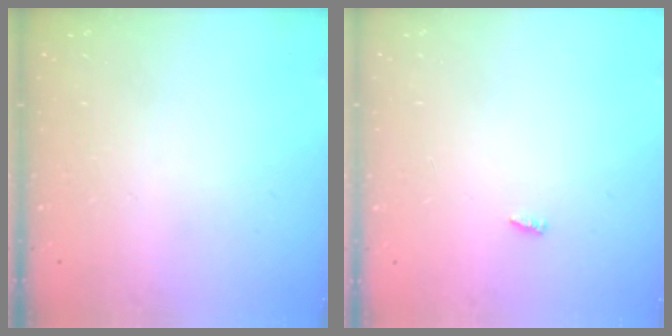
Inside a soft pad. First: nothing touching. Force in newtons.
{"total": 2.8, "press": 2.7, "slide": 0.3}